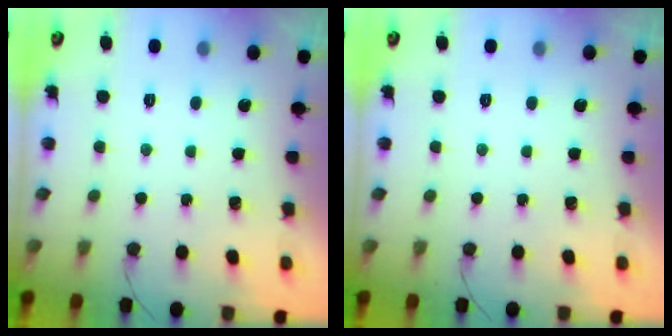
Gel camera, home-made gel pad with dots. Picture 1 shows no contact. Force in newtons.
{"total": 0.0}